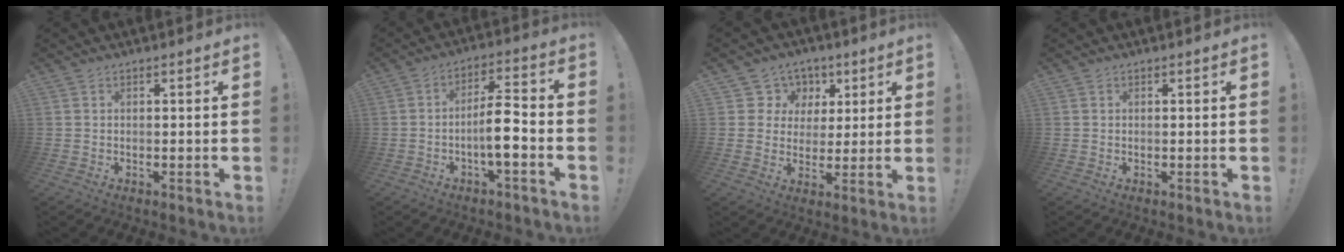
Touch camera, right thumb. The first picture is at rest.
{"total": 10.1, "force": [-3.0, 2.8, 9.2], "torque": [-0.172, 0.019, -0.056]}
{"total": 8.2, "force": [2.8, 7.5, 1.5], "torque": [-0.019, -0.019, 0.057]}
{"total": 0.0}